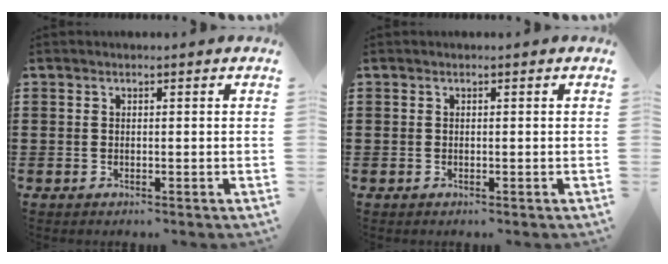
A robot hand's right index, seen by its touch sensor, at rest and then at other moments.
{"total": 0.0}